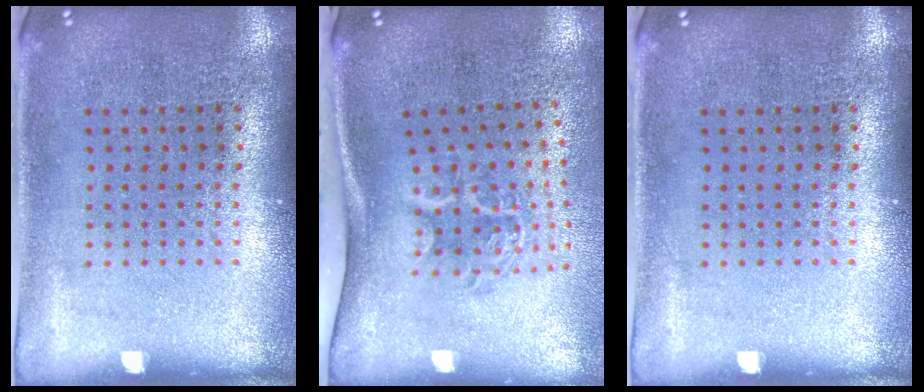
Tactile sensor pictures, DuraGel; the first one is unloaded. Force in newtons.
{"total": 2.0, "press": 1.3, "slide": 1.6}
{"total": 0.0}